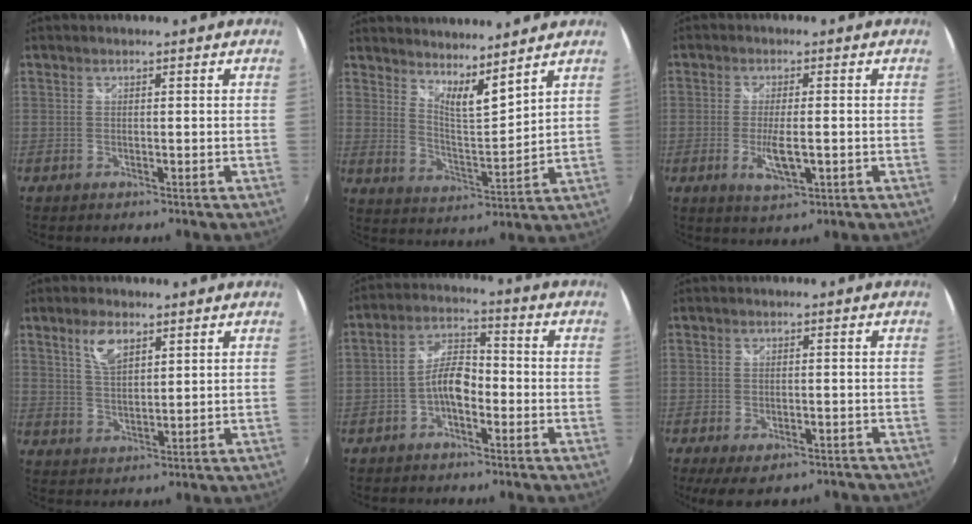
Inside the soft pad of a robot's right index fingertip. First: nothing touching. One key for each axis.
{"total": 8.1, "fx": 7.0, "fy": 0.9, "fz": 4.0, "tx": -0.057, "ty": -0.015, "tz": 0.113}
{"total": 5.6, "fx": -1.7, "fy": 1.6, "fz": 5.1, "tx": -0.099, "ty": -0.014, "tz": -0.027}
{"total": 5.7, "fx": 3.2, "fy": 2.6, "fz": 3.9, "tx": -0.072, "ty": 0.006, "tz": 0.060}
{"total": 6.2, "fx": -2.8, "fy": 2.9, "fz": 4.7, "tx": -0.096, "ty": 0.017, "tz": -0.052}
{"total": 10.2, "fx": -7.8, "fy": 4.0, "fz": 5.3, "tx": -0.112, "ty": -0.022, "tz": -0.108}